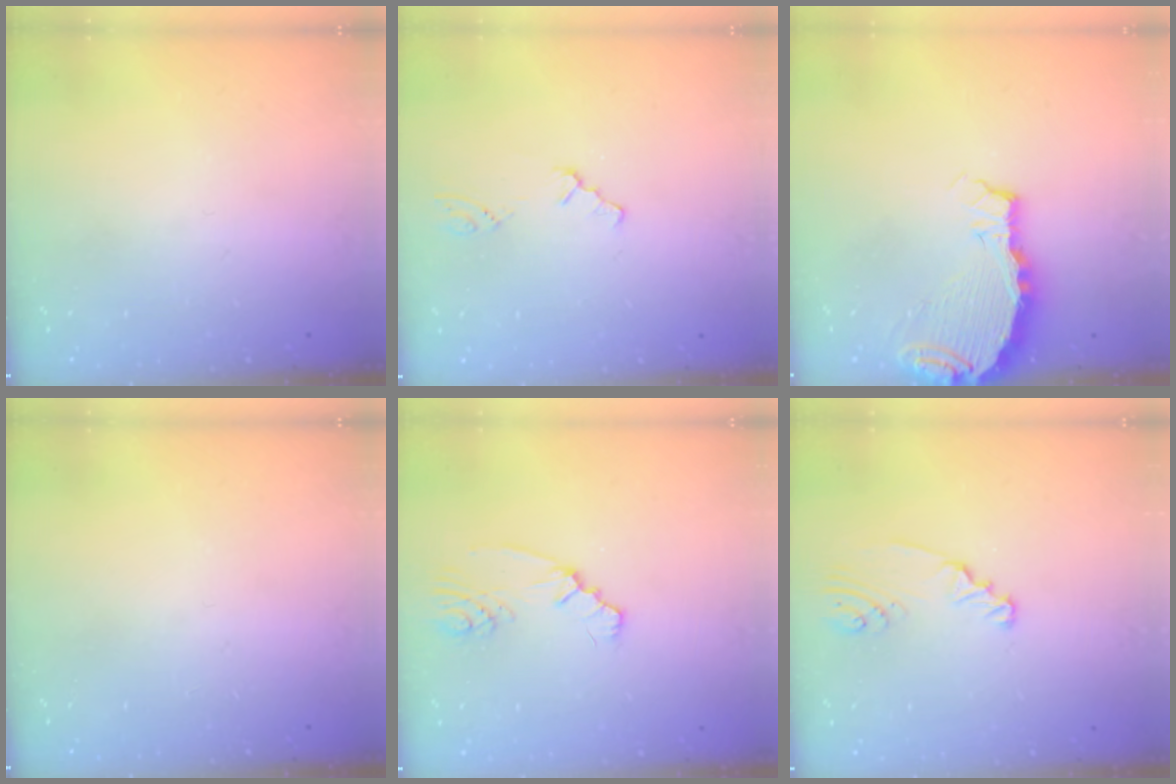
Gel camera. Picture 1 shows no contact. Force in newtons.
{"total": 0.0}
{"total": 5.3, "press": 5.3, "slide": 0.6}
{"total": 0.0}
{"total": 2.3, "press": 2.2, "slide": 0.5}
{"total": 2.3, "press": 2.3, "slide": 0.3}